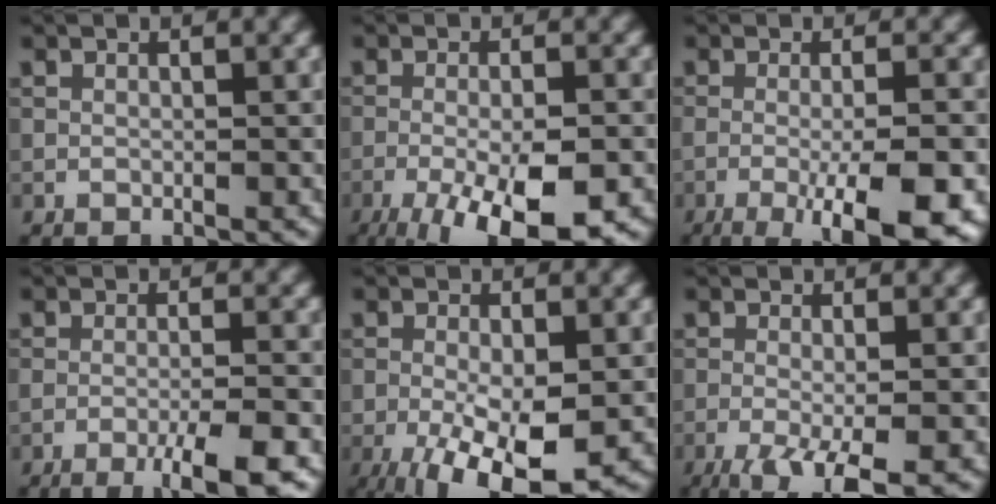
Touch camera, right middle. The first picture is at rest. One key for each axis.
{"total": 10.9, "fx": -5.4, "fy": 3.3, "fz": 8.8, "tx": -0.146, "ty": -0.016, "tz": -0.087}
{"total": 9.6, "fx": -3.9, "fy": 2.5, "fz": 8.4, "tx": -0.117, "ty": -0.007, "tz": -0.054}
{"total": 5.1, "fx": -2.9, "fy": 0.8, "fz": 4.1, "tx": -0.060, "ty": 0.000, "tz": -0.051}
{"total": 8.8, "fx": -3.4, "fy": 3.4, "fz": 7.4, "tx": -0.139, "ty": -0.023, "tz": -0.046}
{"total": 6.5, "fx": -3.4, "fy": 1.6, "fz": 5.3, "tx": -0.083, "ty": -0.006, "tz": -0.064}